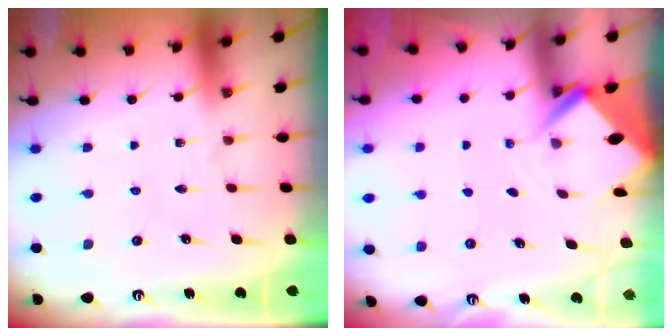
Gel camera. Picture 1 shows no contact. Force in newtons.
{"total": 2.7, "press": 2.7, "slide": 0.1}